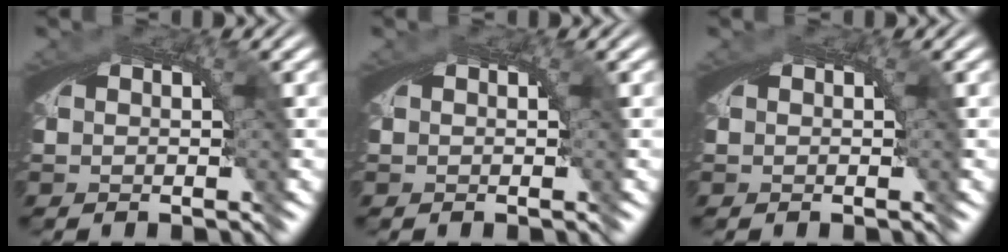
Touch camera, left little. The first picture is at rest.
{"total": 0.0}
{"total": 0.0}